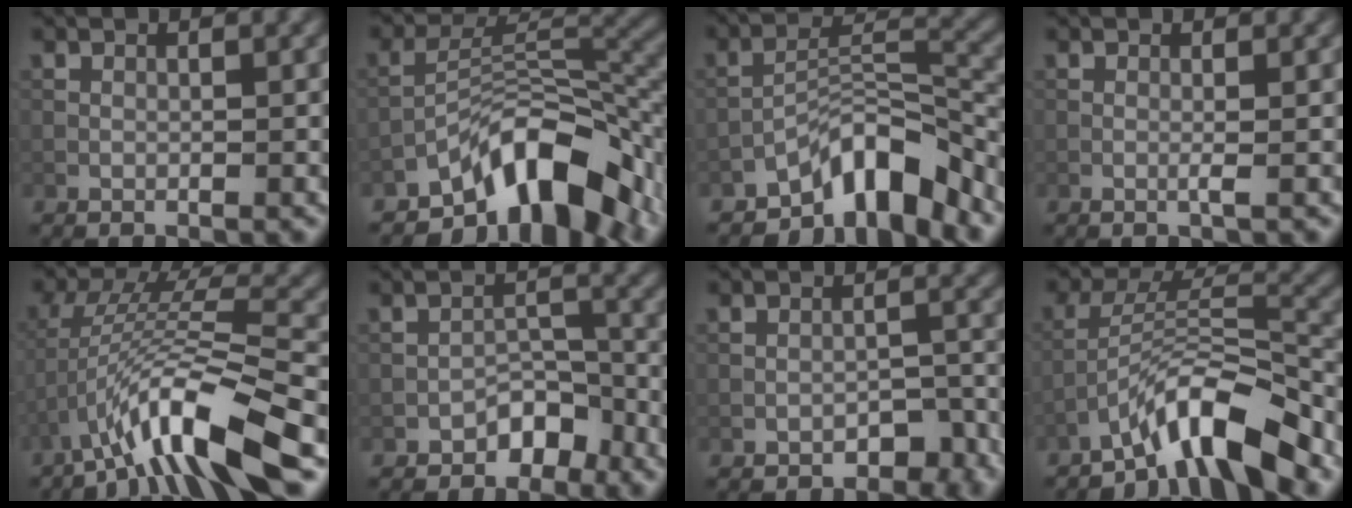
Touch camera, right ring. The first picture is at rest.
{"total": 10.1, "force": [-6.6, 4.1, 6.4], "torque": [-0.083, 0.006, -0.118]}
{"total": 6.6, "force": [-5.2, 2.0, 3.5], "torque": [-0.038, 0.011, -0.094]}
{"total": 0.7, "force": [-0.1, 0.0, 0.7], "torque": [-0.015, -0.002, -0.006]}
{"total": 8.6, "force": [-5.2, 1.8, 6.7], "torque": [-0.124, 0.008, -0.095]}
{"total": 3.1, "force": [-2.3, 1.6, 1.3], "torque": [-0.012, 0.014, -0.038]}
{"total": 2.8, "force": [-2.1, 1.4, 1.1], "torque": [-0.009, 0.008, -0.028]}
{"total": 7.1, "force": [-5.6, 1.6, 4.1], "torque": [-0.065, 0.007, -0.100]}